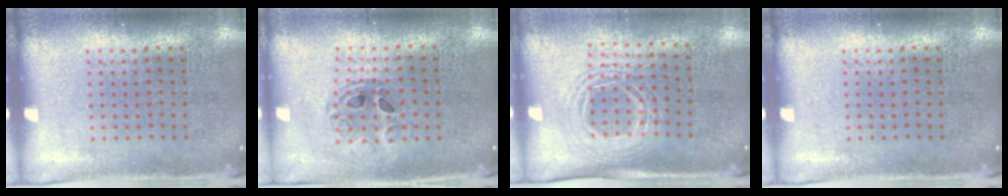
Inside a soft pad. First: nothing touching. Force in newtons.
{"total": 0.8, "press": 0.8, "slide": 0.1}
{"total": 1.5, "press": 1.3, "slide": 0.9}
{"total": 0.0}